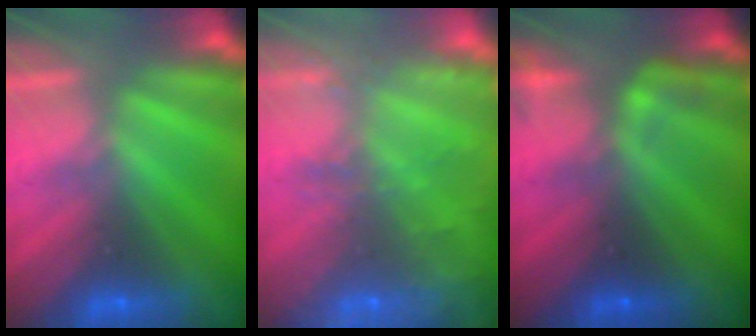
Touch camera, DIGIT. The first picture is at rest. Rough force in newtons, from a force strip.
{"total": 7.1}
{"total": 2.3}